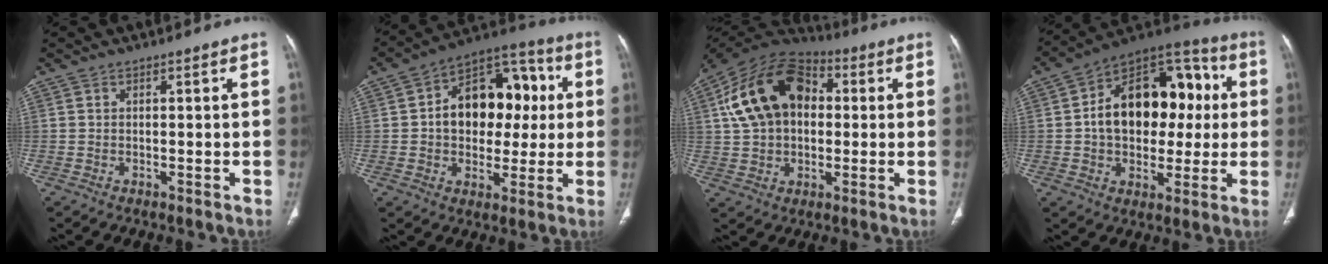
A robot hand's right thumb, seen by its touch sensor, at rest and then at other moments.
{"total": 18.3, "force": [2.0, 12.6, 13.2], "torque": [-0.139, 0.032, 0.026]}
{"total": 18.8, "force": [3.3, 12.9, 13.3], "torque": [-0.223, 0.025, 0.050]}
{"total": 22.6, "force": [2.1, 14.7, 16.9], "torque": [-0.219, 0.037, 0.031]}